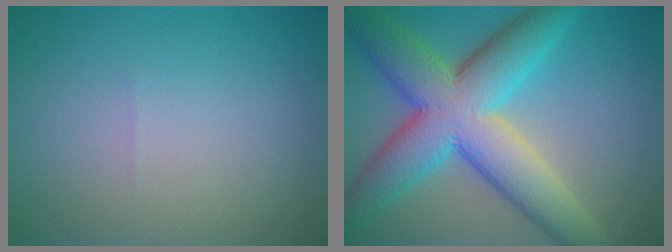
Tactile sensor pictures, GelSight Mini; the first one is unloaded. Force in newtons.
{"total": 11.1, "press": 11.1, "slide": 0.5}